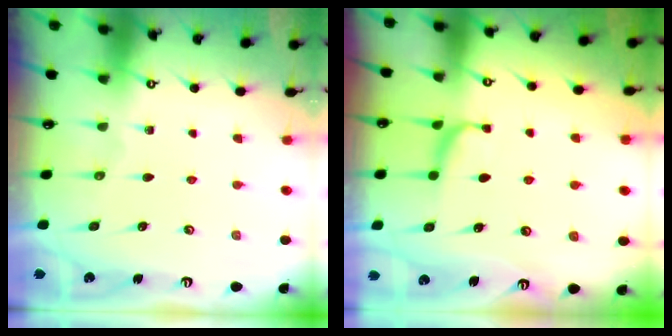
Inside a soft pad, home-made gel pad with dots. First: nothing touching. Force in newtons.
{"total": 2.4, "press": 2.3, "slide": 0.3}